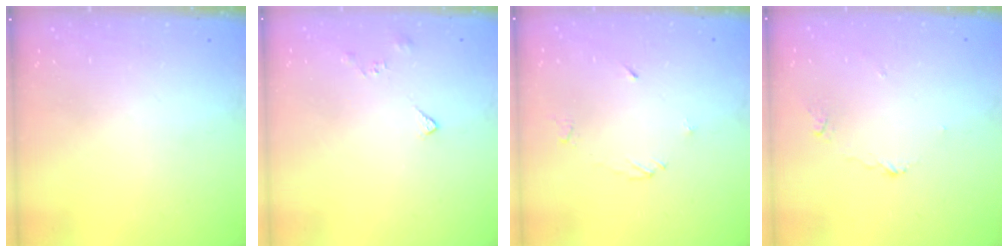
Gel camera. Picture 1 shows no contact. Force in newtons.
{"total": 3.1, "press": 3.1, "slide": 0.7}
{"total": 4.4, "press": 4.4, "slide": 0.5}
{"total": 3.3, "press": 3.2, "slide": 0.4}